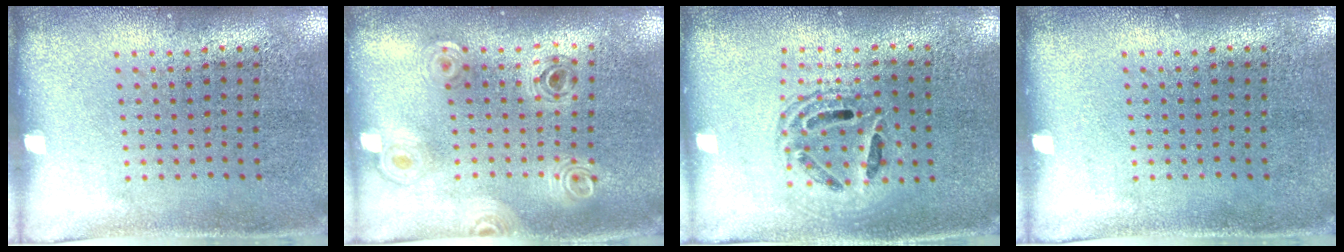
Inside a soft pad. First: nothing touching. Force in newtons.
{"total": 0.8, "press": 0.8, "slide": 0.1}
{"total": 1.4, "press": 1.3, "slide": 0.7}
{"total": 0.0}